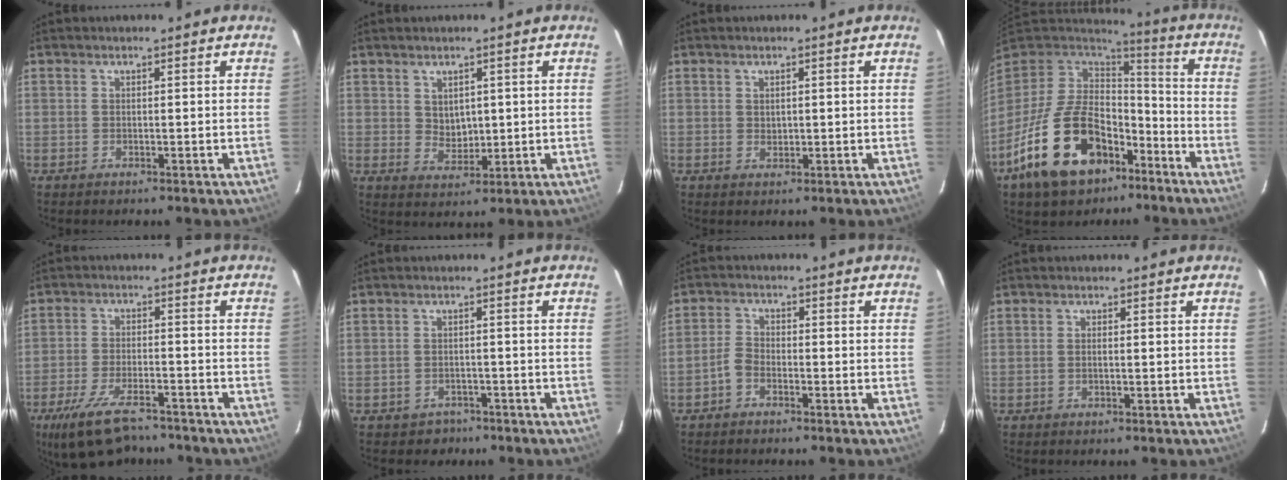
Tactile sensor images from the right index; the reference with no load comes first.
{"total": 3.7, "force": [1.3, 2.9, 1.9], "torque": [-0.027, 0.003, 0.032]}
{"total": 1.1, "force": [0.5, 0.9, 0.5], "torque": [-0.006, 0.004, 0.010]}
{"total": 22.1, "force": [-11.6, 13.0, 13.6], "torque": [-0.285, -0.008, -0.181]}
{"total": 13.1, "force": [-9.9, 4.9, 7.0], "torque": [-0.156, -0.024, -0.168]}
{"total": 3.8, "force": [-2.5, 2.9, 0.0], "torque": [-0.009, 0.011, -0.029]}
{"total": 2.7, "force": [-1.9, 1.4, 1.2], "torque": [-0.033, 0.009, -0.040]}
{"total": 0.9, "force": [0.0, 0.3, 0.9], "torque": [-0.017, 0.003, -0.003]}